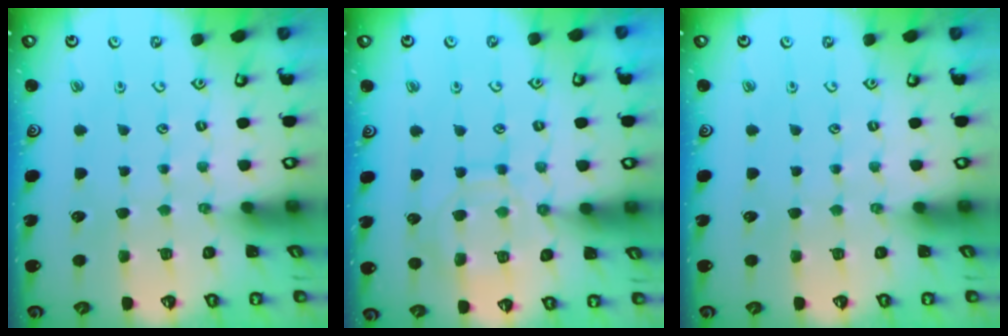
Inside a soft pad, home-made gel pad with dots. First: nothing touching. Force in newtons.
{"total": 11.7, "press": 11.7, "slide": 0.7}
{"total": 0.0}